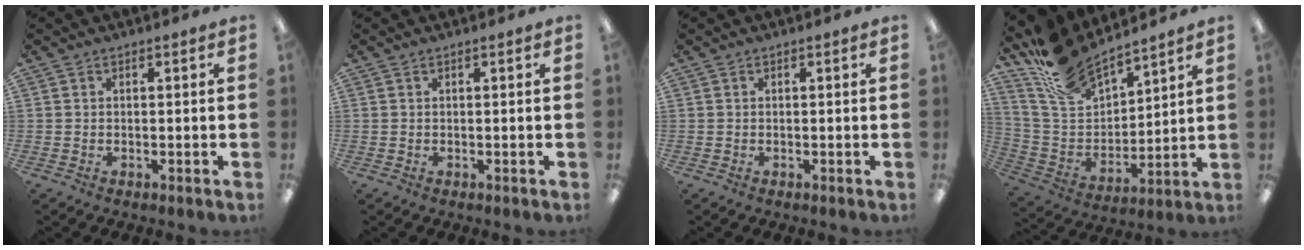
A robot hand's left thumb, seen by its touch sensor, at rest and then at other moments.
{"total": 0.0}
{"total": 0.0}
{"total": 16.4, "force": [14.0, 6.4, 5.7], "torque": [-0.147, -0.089, 0.263]}